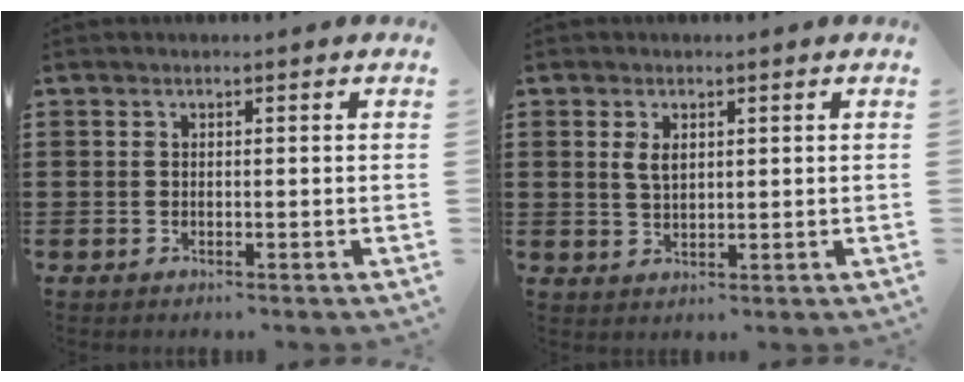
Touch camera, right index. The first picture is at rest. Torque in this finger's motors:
{"motor_torque": [0.03, 0.03, 0.19, 0.05]}